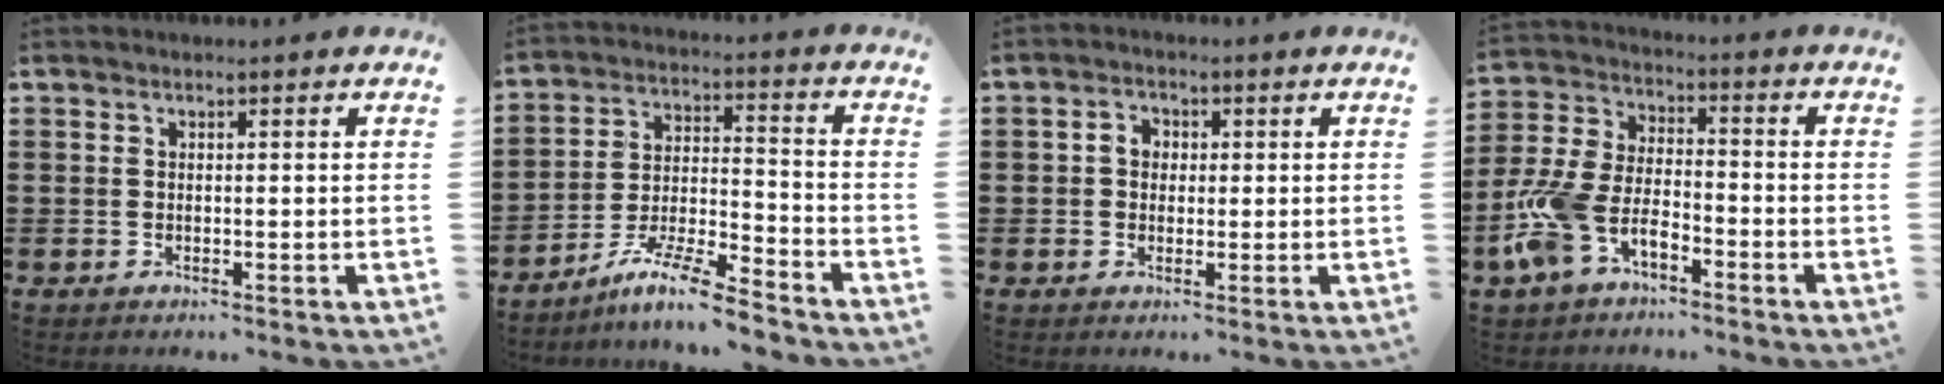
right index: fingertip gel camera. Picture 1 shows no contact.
{"total": 9.2, "force": [-8.0, 0.3, 4.6], "torque": [-0.086, 0.005, -0.155]}
{"total": 2.6, "force": [0.1, 2.1, 1.5], "torque": [-0.035, 0.011, 0.000]}
{"total": 8.4, "force": [-4.7, 4.1, 5.6], "torque": [-0.152, -0.005, -0.098]}